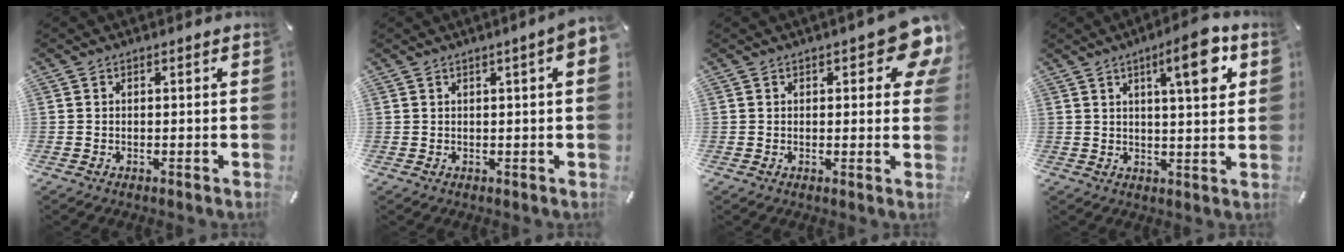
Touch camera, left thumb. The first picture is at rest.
{"total": 3.8, "force": [1.3, 0.3, 3.6], "torque": [-0.061, -0.003, 0.021]}
{"total": 8.9, "force": [4.1, 3.6, 7.0], "torque": [-0.090, -0.018, 0.066]}
{"total": 11.4, "force": [4.9, 2.9, 9.8], "torque": [-0.140, -0.017, 0.072]}